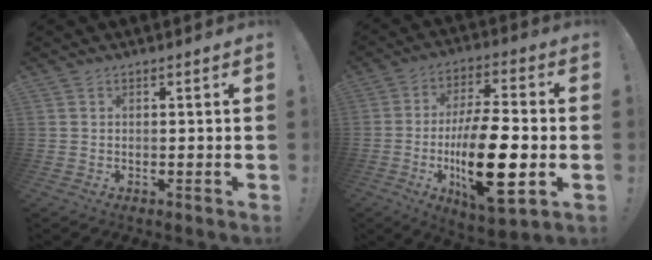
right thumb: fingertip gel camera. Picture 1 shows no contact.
{"total": 24.5, "force": [-5.3, 8.3, 22.4], "torque": [-0.433, 0.019, -0.088]}